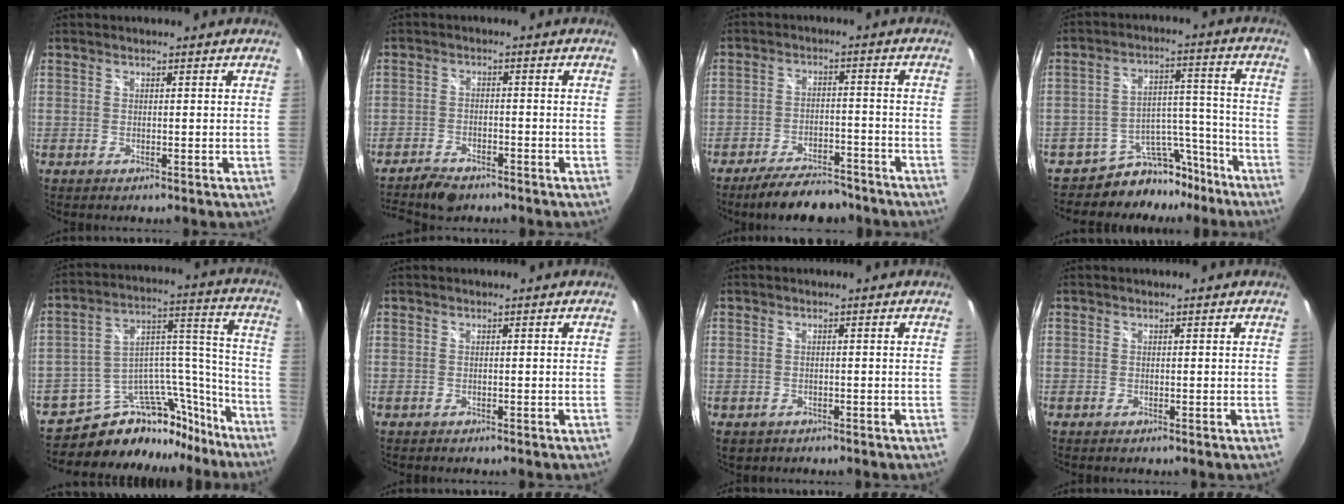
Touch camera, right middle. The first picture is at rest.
{"total": 7.2, "force": [-6.1, 2.5, 2.9], "torque": [-0.085, -0.011, -0.102]}
{"total": 11.4, "force": [-9.6, 3.8, 4.9], "torque": [-0.103, 0.008, -0.135]}
{"total": 10.7, "force": [-9.5, 4.9, 1.0], "torque": [-0.009, 0.056, -0.138]}
{"total": 19.9, "force": [-17.1, 9.0, 5.1], "torque": [-0.078, 0.083, -0.247]}
{"total": 0.0}
{"total": 2.5, "force": [-1.1, 1.9, 1.1], "torque": [-0.026, -0.007, -0.012]}
{"total": 0.0}